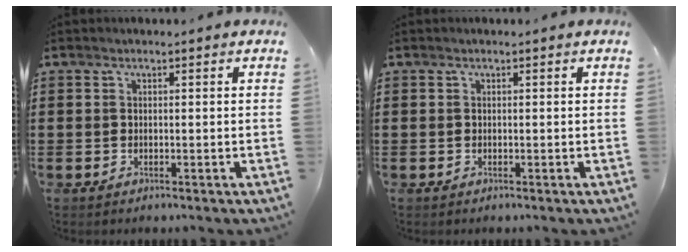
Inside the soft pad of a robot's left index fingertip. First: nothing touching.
{"total": 0.0}